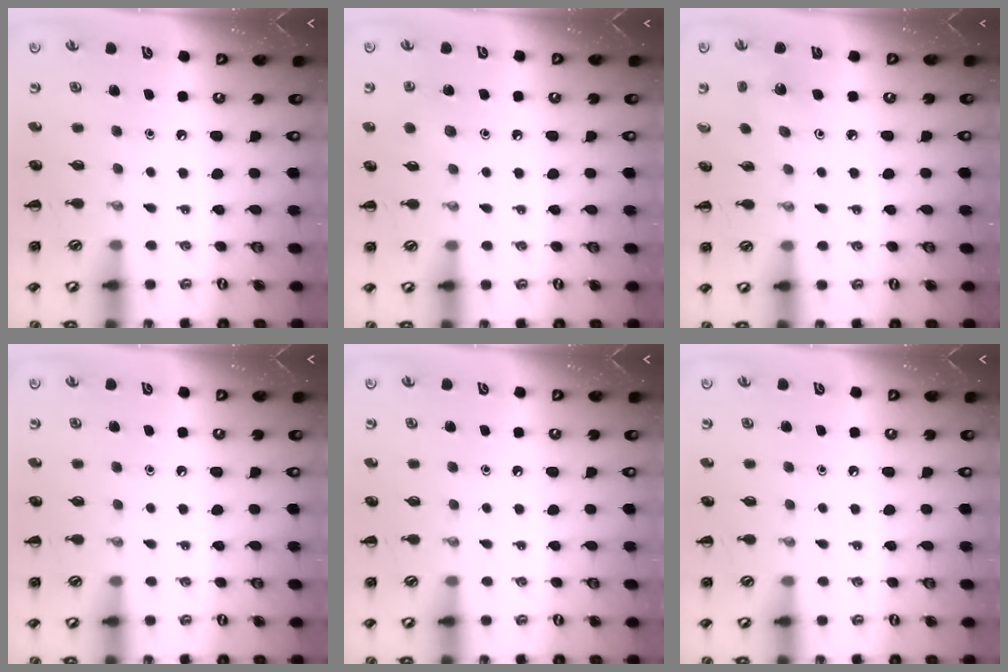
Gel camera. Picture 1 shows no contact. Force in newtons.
{"total": 4.3, "press": 4.1, "slide": 1.3}
{"total": 1.7, "press": 1.5, "slide": 0.7}
{"total": 0.0}
{"total": 0.0}
{"total": 0.0}